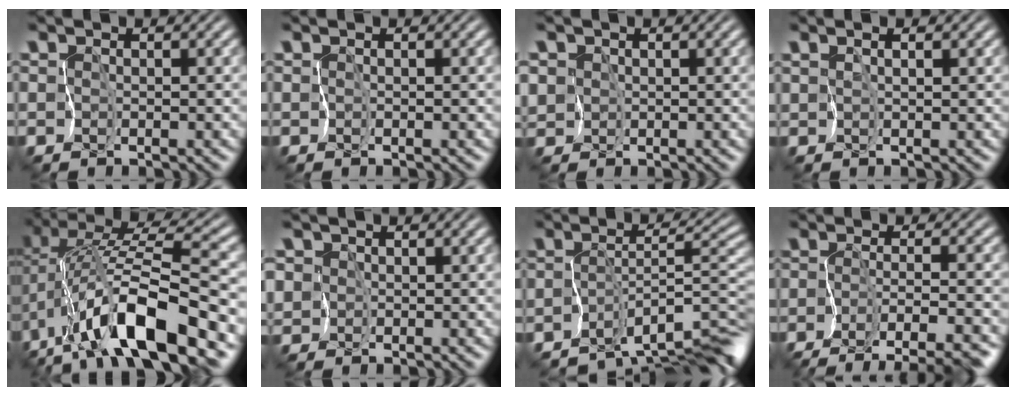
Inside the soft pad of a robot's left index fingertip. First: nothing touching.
{"total": 0.0}
{"total": 2.6, "force": [0.3, 2.4, 0.8], "torque": [-0.030, 0.012, -0.021]}
{"total": 0.9, "force": [0.5, -0.3, 0.6], "torque": [-0.020, -0.001, 0.010]}
{"total": 12.1, "force": [-4.6, 3.6, 10.6], "torque": [-0.195, 0.018, -0.091]}
{"total": 4.8, "force": [0.8, 4.4, 1.7], "torque": [-0.057, 0.021, -0.026]}
{"total": 7.6, "force": [-5.8, 1.5, 4.7], "torque": [-0.056, -0.007, -0.098]}
{"total": 7.4, "force": [-5.7, 1.5, 4.5], "torque": [-0.062, -0.008, -0.074]}